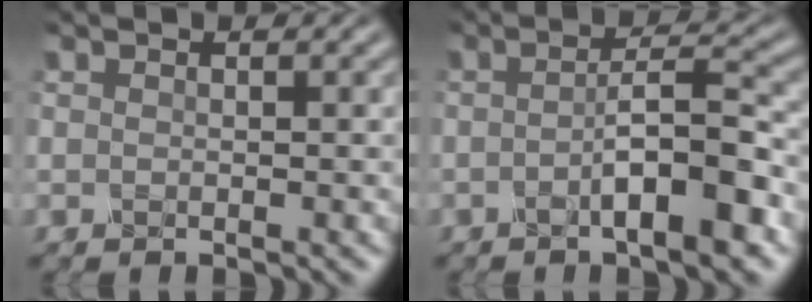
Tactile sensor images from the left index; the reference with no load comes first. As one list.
[{"total": 5.6, "force": [-1.8, 1.1, 5.2], "torque": [-0.079, 0.010, -0.034]}]